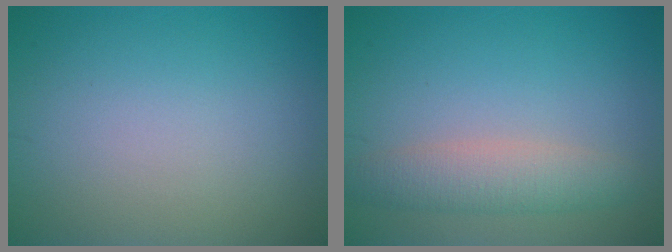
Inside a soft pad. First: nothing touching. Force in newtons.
{"total": 3.4, "press": 3.4, "slide": 0.2}